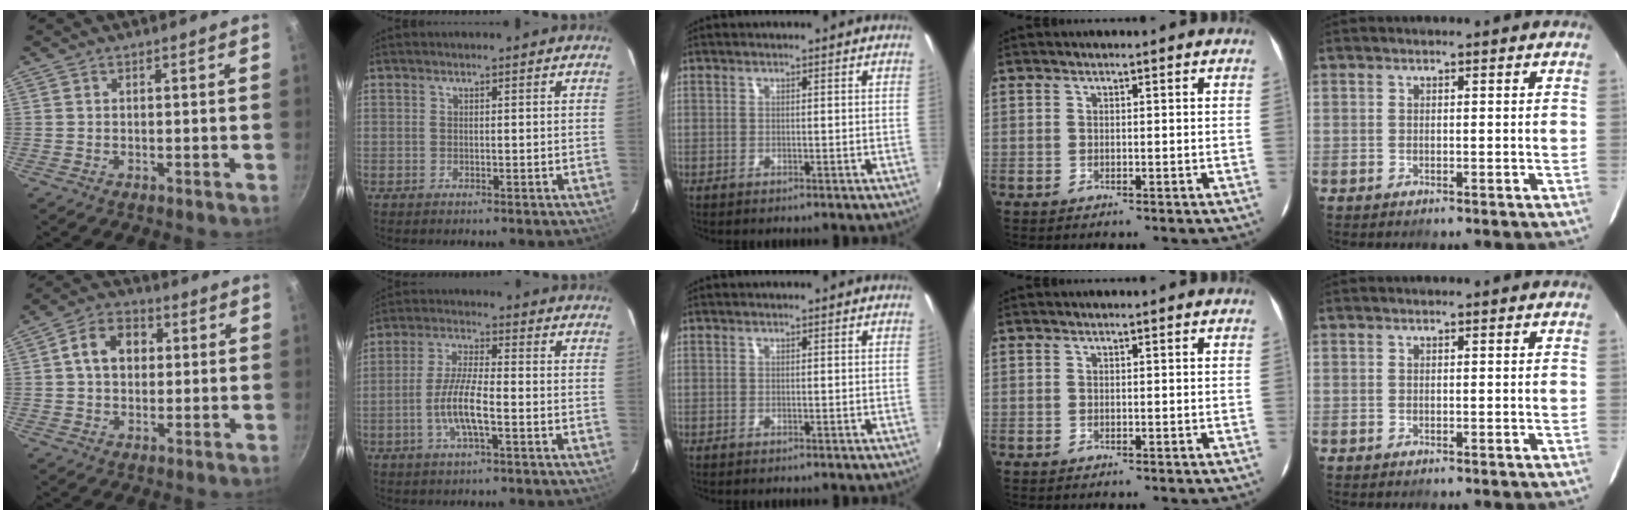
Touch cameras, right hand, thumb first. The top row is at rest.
{"thumb": {"total": 8.6, "force": [1.5, 6.5, 5.4], "torque": [-0.065, 0.016, 0.012]}, "index": {"total": 7.7, "force": [-2.7, 1.4, 7.1], "torque": [-0.145, -0.001, -0.053]}}